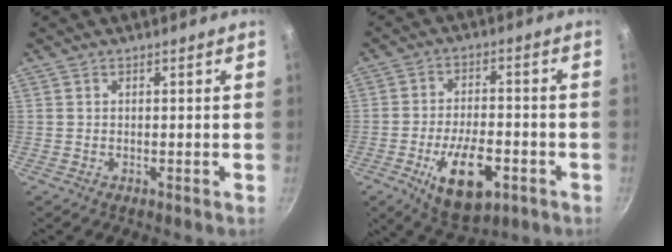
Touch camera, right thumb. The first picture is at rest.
{"total": 13.6, "force": [-5.2, 6.5, 10.7], "torque": [-0.161, 0.017, -0.077]}